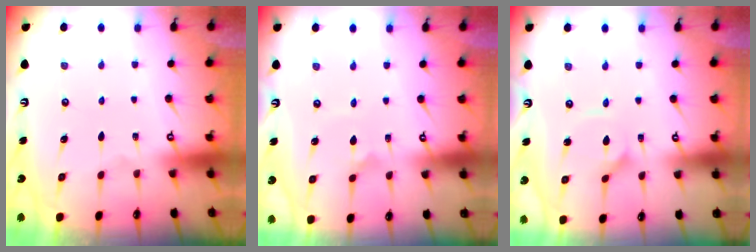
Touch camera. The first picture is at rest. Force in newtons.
{"total": 3.0, "press": 3.0, "slide": 0.2}
{"total": 2.7, "press": 2.6, "slide": 0.3}